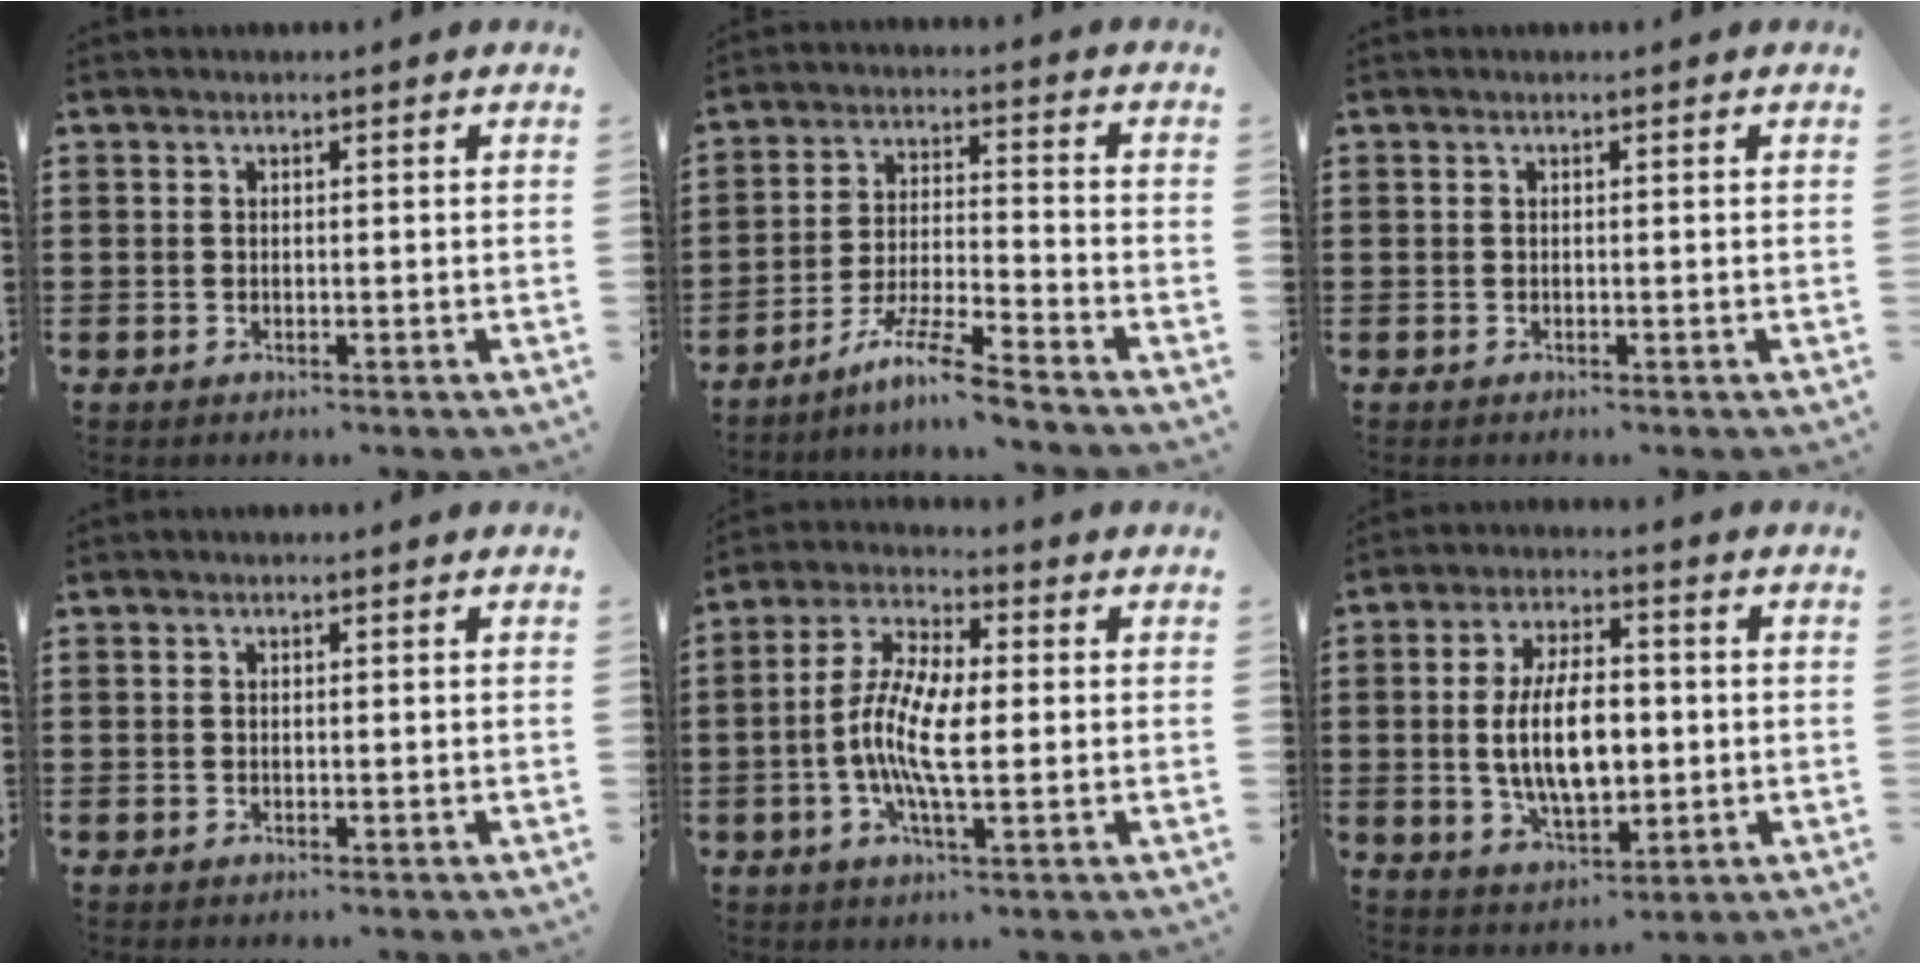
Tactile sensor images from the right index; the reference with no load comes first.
{"total": 5.1, "force": [-4.5, -0.4, 2.5], "torque": [-0.063, -0.012, -0.090]}
{"total": 0.0}
{"total": 0.0}
{"total": 9.2, "force": [-0.6, 3.0, 8.7], "torque": [-0.188, -0.005, -0.017]}
{"total": 10.5, "force": [-0.1, 5.3, 9.0], "torque": [-0.173, 0.003, -0.010]}